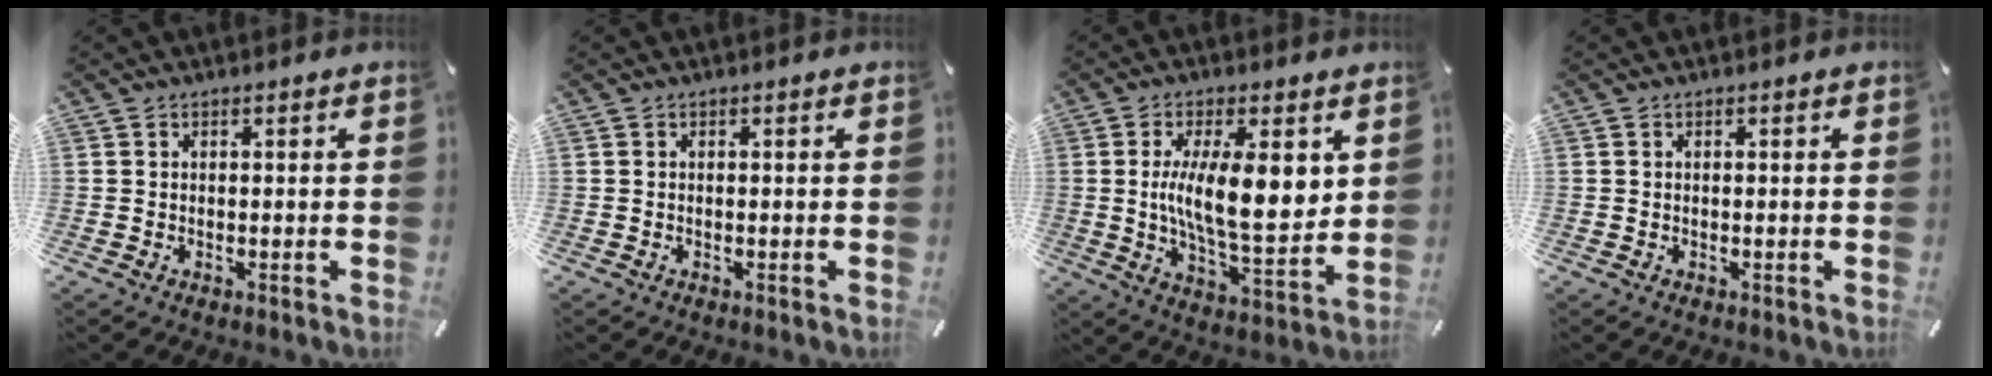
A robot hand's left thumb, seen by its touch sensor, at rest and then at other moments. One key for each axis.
{"total": 0.0}
{"total": 14.8, "fx": 2.8, "fy": 5.3, "fz": 13.5, "tx": -0.244, "ty": -0.016, "tz": 0.041}
{"total": 0.0}